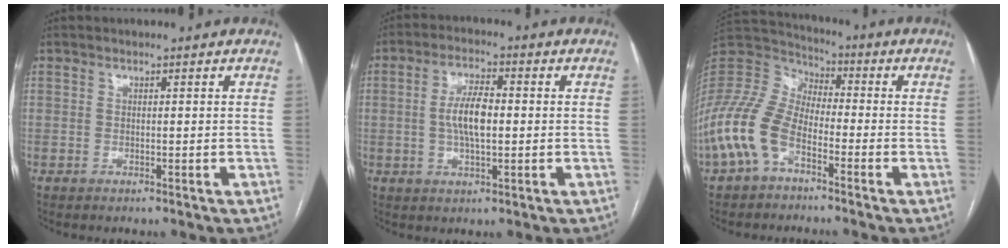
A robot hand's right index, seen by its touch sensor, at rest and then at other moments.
{"total": 6.9, "force": [0.1, 2.1, 6.6], "torque": [-0.133, 0.007, 0.002]}
{"total": 12.2, "force": [-5.7, 6.6, 8.5], "torque": [-0.214, 0.020, -0.119]}